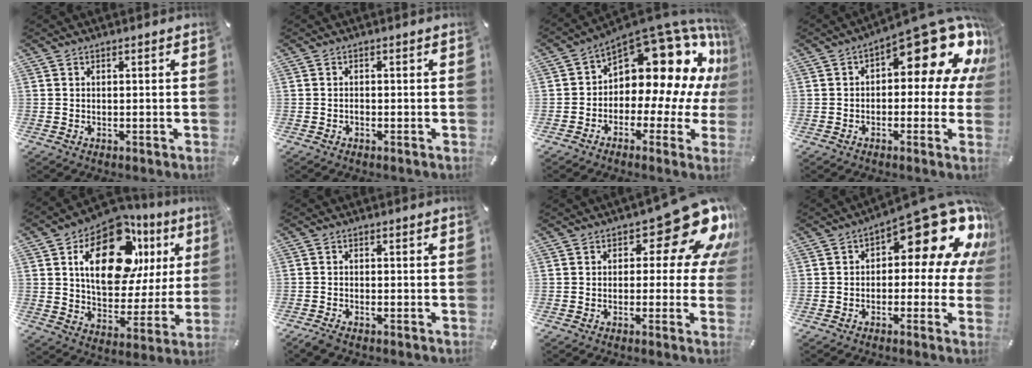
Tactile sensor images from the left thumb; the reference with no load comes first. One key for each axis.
{"total": 0.9, "fx": -0.5, "fy": 0.4, "fz": 0.5, "tx": -0.011, "ty": 0.000, "tz": -0.011}
{"total": 18.4, "fx": 8.2, "fy": 10.3, "fz": 12.8, "tx": -0.172, "ty": -0.076, "tz": 0.137}
{"total": 17.0, "fx": 8.9, "fy": 6.9, "fz": 12.8, "tx": -0.165, "ty": -0.073, "tz": 0.143}
{"total": 20.0, "fx": 9.2, "fy": 11.6, "fz": 13.4, "tx": -0.209, "ty": -0.033, "tz": 0.158}
{"total": 1.5, "fx": -1.2, "fy": 0.3, "fz": 0.8, "tx": -0.012, "ty": 0.001, "tz": -0.022}
{"total": 16.9, "fx": 7.8, "fy": 7.8, "fz": 12.8, "tx": -0.150, "ty": -0.059, "tz": 0.128}
{"total": 18.9, "fx": 9.6, "fy": 8.1, "fz": 14.1, "tx": -0.184, "ty": -0.073, "tz": 0.156}